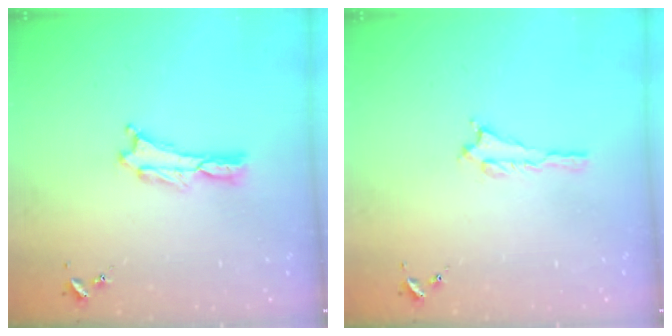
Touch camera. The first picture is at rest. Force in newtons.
{"total": 0.6, "press": 0.6, "slide": 0.2}